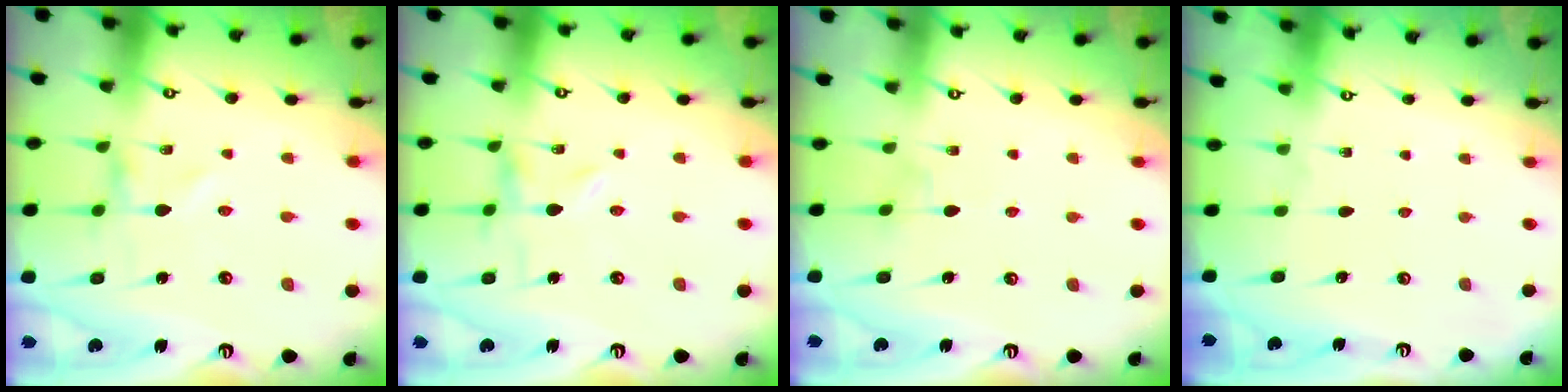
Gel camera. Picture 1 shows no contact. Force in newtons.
{"total": 0.0}
{"total": 2.5, "press": 2.5, "slide": 0.2}
{"total": 0.0}